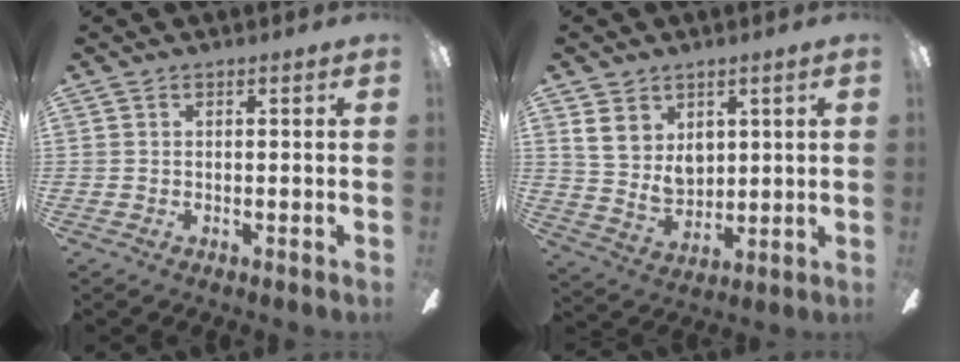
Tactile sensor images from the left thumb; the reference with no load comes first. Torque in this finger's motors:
{"motor_torque": [0.81, 0.95, 0.96, -0.40, 0.03]}